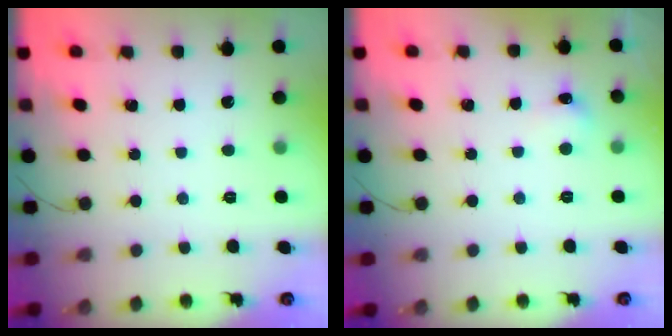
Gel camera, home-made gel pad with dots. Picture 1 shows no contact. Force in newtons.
{"total": 4.8, "press": 4.5, "slide": 1.4}